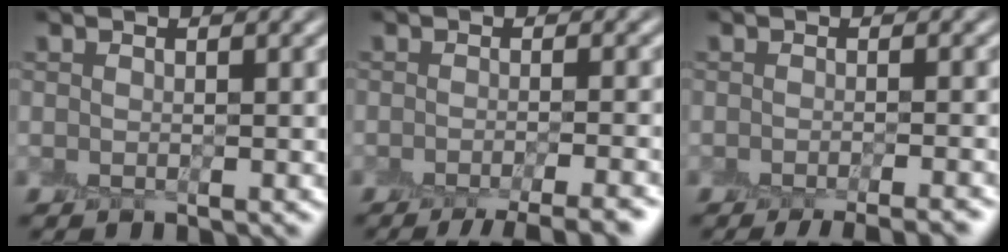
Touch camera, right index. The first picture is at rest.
{"total": 6.2, "force": [-4.8, 1.4, 3.7], "torque": [-0.040, -0.009, -0.055]}
{"total": 4.3, "force": [-3.4, 0.9, 2.5], "torque": [-0.029, -0.002, -0.032]}